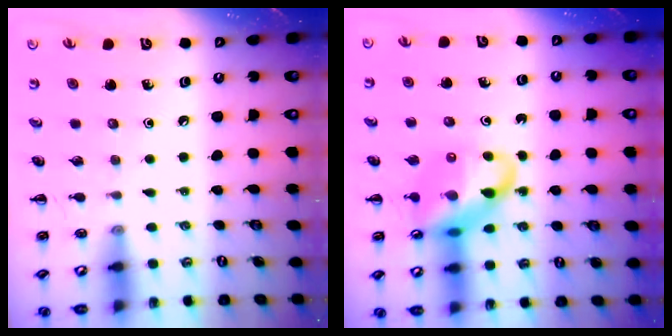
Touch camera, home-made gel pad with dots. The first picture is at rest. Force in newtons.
{"total": 14.3, "press": 13.8, "slide": 3.7}